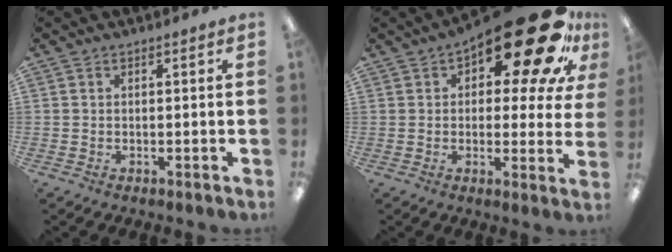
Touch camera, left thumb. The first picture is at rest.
{"total": 24.0, "force": [13.9, 9.1, 17.4], "torque": [-0.232, -0.088, 0.222]}